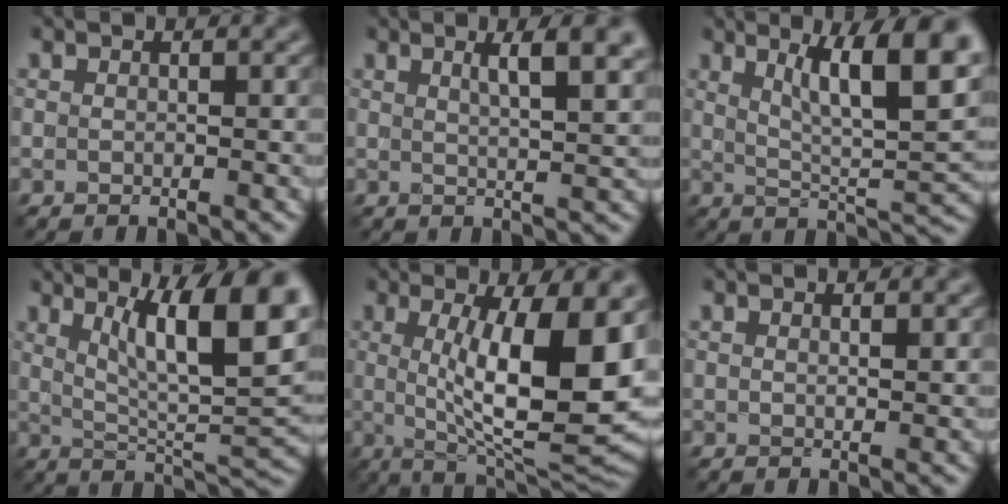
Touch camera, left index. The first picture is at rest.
{"total": 5.4, "force": [2.8, 1.5, 4.3], "torque": [-0.032, 0.012, 0.030]}
{"total": 10.5, "force": [4.9, 2.8, 8.8], "torque": [-0.110, 0.002, 0.075]}
{"total": 11.5, "force": [5.3, 2.9, 9.8], "torque": [-0.129, -0.003, 0.084]}
{"total": 12.8, "force": [1.6, 3.5, 12.2], "torque": [-0.160, -0.007, 0.028]}
{"total": 0.9, "force": [0.9, 0.0, 0.0], "torque": [0.002, 0.001, 0.012]}